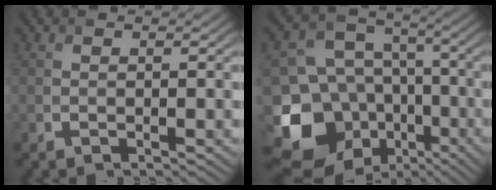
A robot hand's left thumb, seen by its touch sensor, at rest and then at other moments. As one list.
[{"total": 17.9, "force": [-8.0, 14.3, 7.1], "torque": [-0.197, -0.038, -0.130]}]